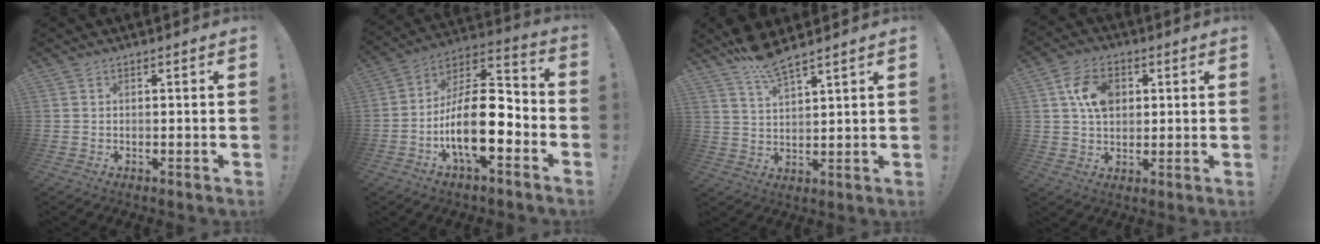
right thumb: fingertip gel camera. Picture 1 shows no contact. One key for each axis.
{"total": 18.3, "fx": -5.3, "fy": 8.0, "fz": 15.6, "tx": -0.286, "ty": 0.023, "tz": -0.083}
{"total": 7.7, "fx": 6.5, "fy": 1.3, "fz": 4.0, "tx": -0.079, "ty": -0.032, "tz": 0.117}
{"total": 10.2, "fx": 2.9, "fy": 7.4, "fz": 6.4, "tx": -0.097, "ty": 0.007, "tz": 0.057}